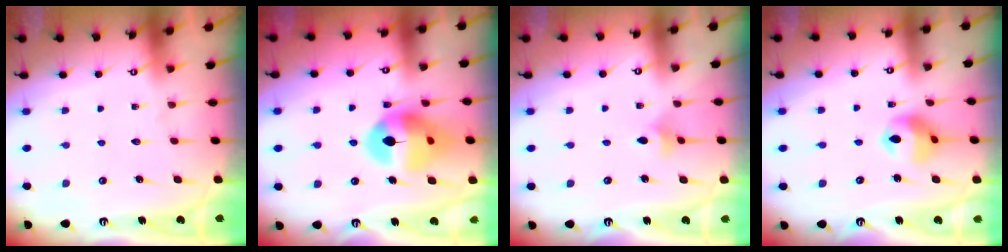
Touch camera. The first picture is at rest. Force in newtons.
{"total": 14.0, "press": 13.9, "slide": 1.3}
{"total": 4.3, "press": 4.2, "slide": 0.9}
{"total": 10.4, "press": 10.3, "slide": 1.3}